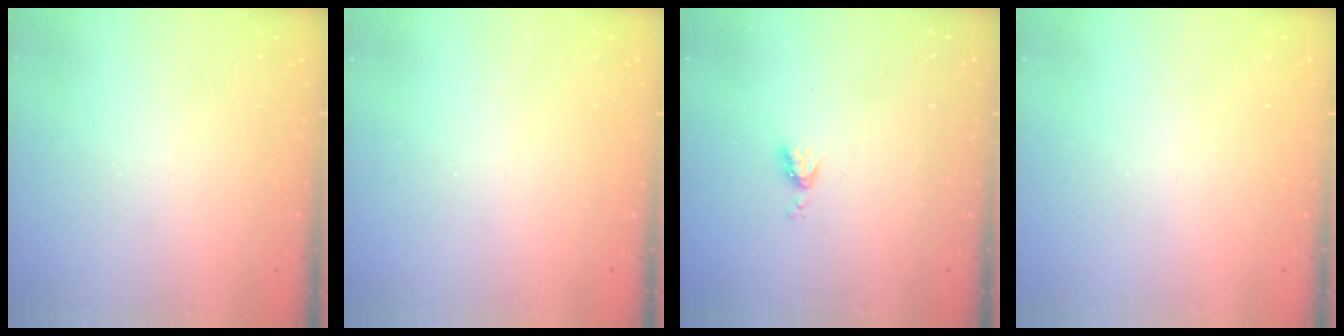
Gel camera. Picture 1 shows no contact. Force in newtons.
{"total": 0.0}
{"total": 4.3, "press": 4.3, "slide": 0.5}
{"total": 0.0}